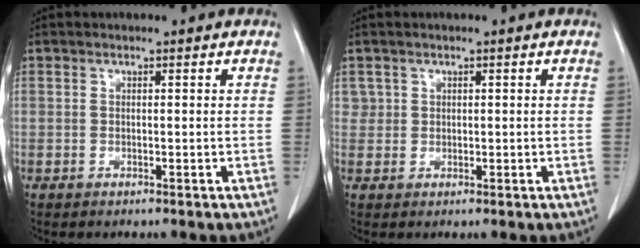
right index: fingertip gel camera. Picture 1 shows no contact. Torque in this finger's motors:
{"motor_torque": [-0.23, 0.27, -0.06, -0.01]}